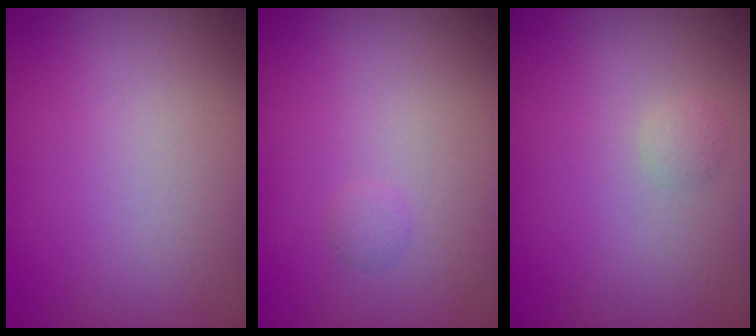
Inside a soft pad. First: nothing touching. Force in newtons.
{"total": 0.6, "press": 0.6, "slide": 0.1}
{"total": 0.6, "press": 0.6, "slide": 0.1}